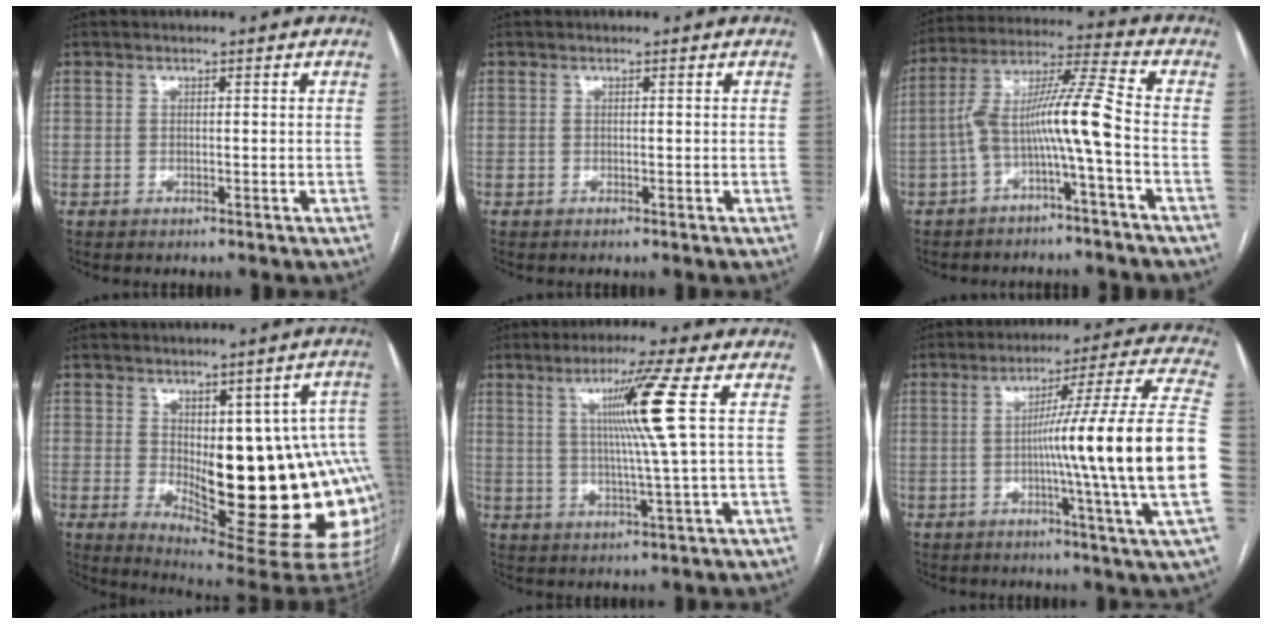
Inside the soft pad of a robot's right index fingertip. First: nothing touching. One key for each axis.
{"total": 0.0}
{"total": 10.1, "fx": -3.0, "fy": -0.5, "fz": 9.6, "tx": -0.178, "ty": 0.035, "tz": -0.057}
{"total": 22.2, "fx": -1.9, "fy": 6.9, "fz": 21.0, "tx": -0.188, "ty": 0.009, "tz": 0.003}
{"total": 9.2, "fx": 2.4, "fy": -2.5, "fz": 8.5, "tx": -0.147, "ty": -0.002, "tz": 0.050}
{"total": 20.7, "fx": -2.5, "fy": -3.0, "fz": 20.4, "tx": -0.258, "ty": 0.002, "tz": -0.054}